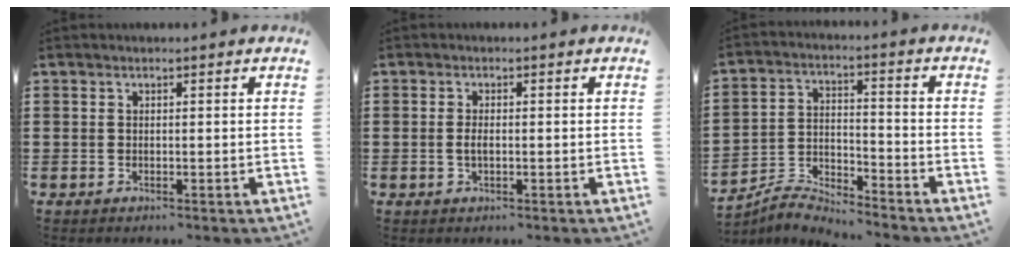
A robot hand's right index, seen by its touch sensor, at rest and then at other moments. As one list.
[{"total": 1.7, "force": [-0.2, 0.6, 1.6], "torque": [-0.038, -0.001, -0.006]}, {"total": 4.5, "force": [-4.5, 0.2, 0.1], "torque": [-0.013, 0.004, -0.094]}]